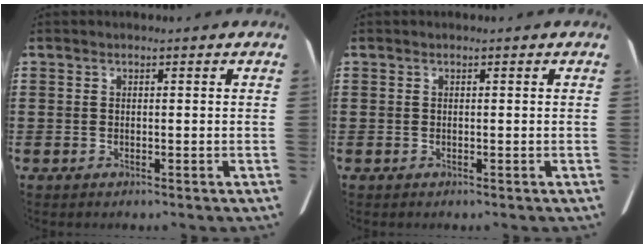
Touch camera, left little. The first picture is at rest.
{"total": 0.0}